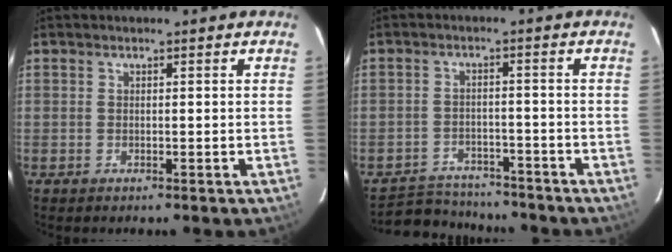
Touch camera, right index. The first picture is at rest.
{"total": 11.3, "force": [-10.2, 4.0, 2.5], "torque": [-0.070, 0.014, -0.145]}